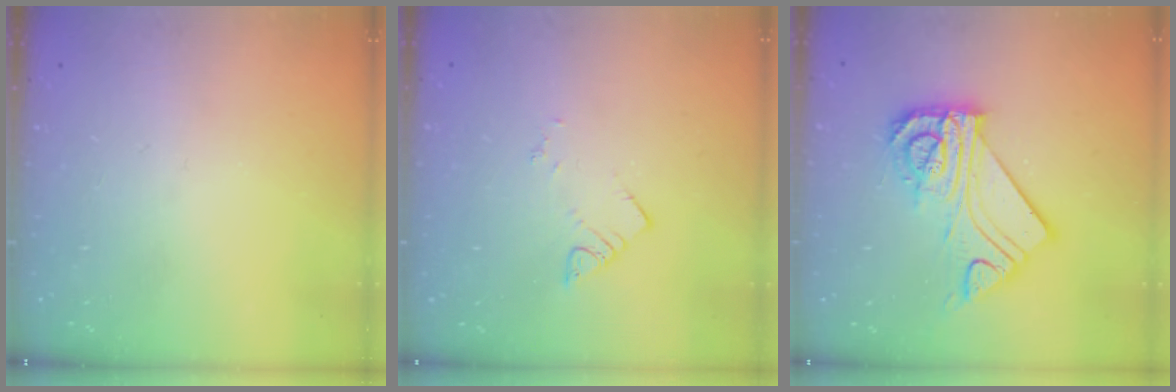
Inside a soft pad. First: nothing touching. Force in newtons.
{"total": 3.7, "press": 3.7, "slide": 0.5}
{"total": 13.6, "press": 13.6, "slide": 0.7}